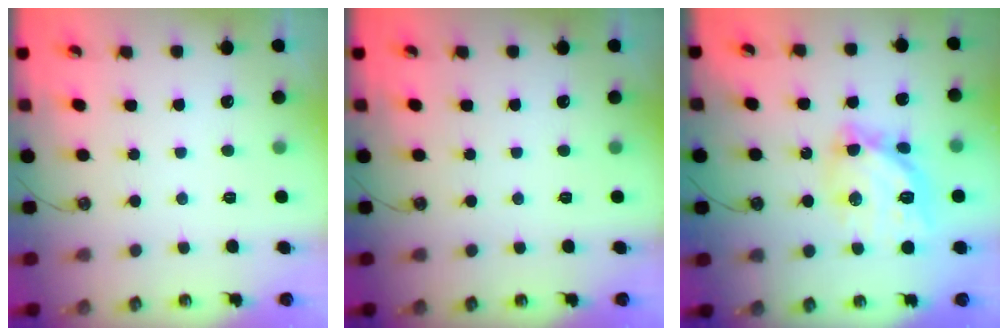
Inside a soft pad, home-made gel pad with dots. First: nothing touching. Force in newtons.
{"total": 0.0}
{"total": 14.0, "press": 13.9, "slide": 1.3}